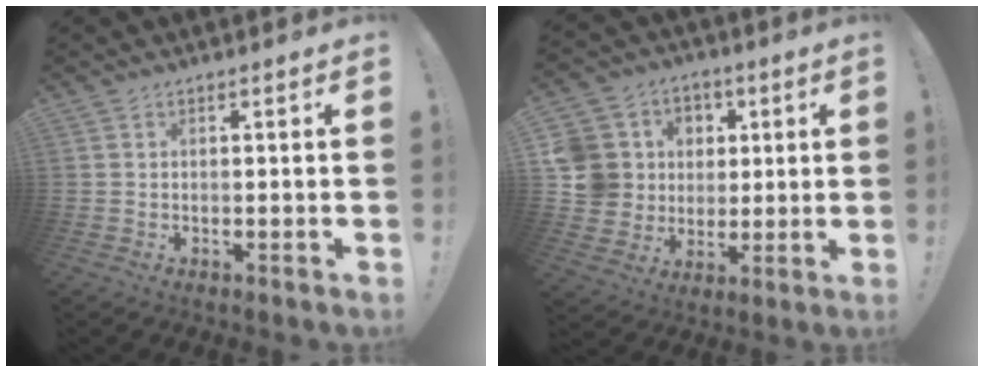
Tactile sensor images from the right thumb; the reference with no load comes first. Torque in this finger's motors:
{"motor_torque": [1.30, 1.61, 0.33, -0.05, 0.04]}